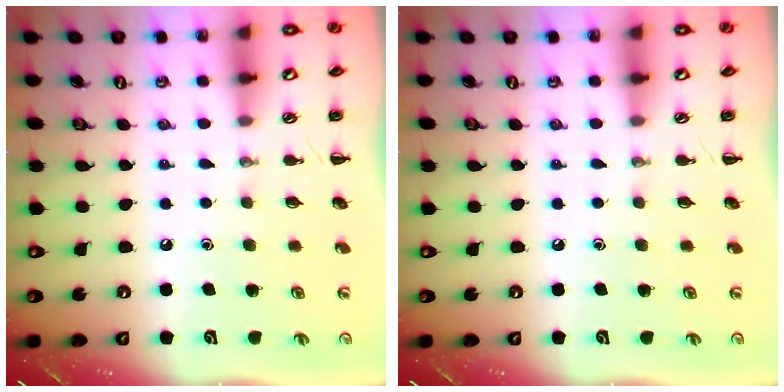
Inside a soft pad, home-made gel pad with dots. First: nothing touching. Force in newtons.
{"total": 0.0}